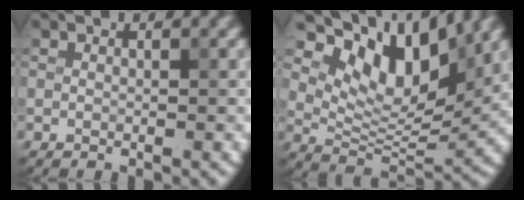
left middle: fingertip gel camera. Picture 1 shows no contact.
{"total": 9.6, "force": [5.3, 4.5, 6.6], "torque": [-0.107, -0.004, 0.096]}